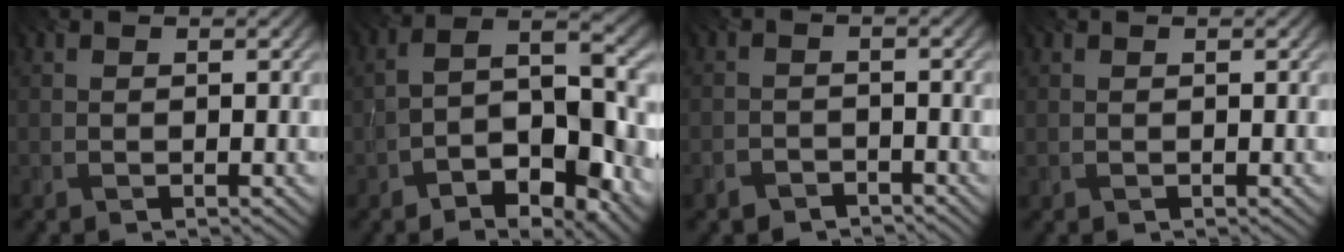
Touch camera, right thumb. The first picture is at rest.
{"total": 13.8, "force": [-5.5, 6.2, 11.1], "torque": [-0.164, -0.001, -0.084]}
{"total": 2.5, "force": [-2.2, 1.1, 0.5], "torque": [-0.006, 0.000, -0.045]}
{"total": 0.0}